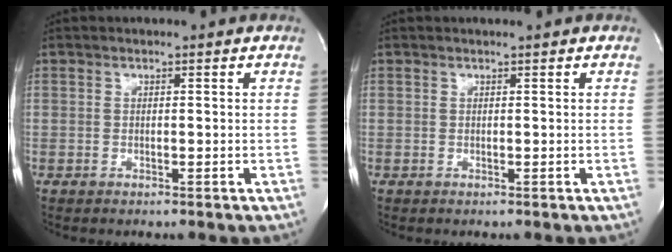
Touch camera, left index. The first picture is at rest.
{"total": 0.0}